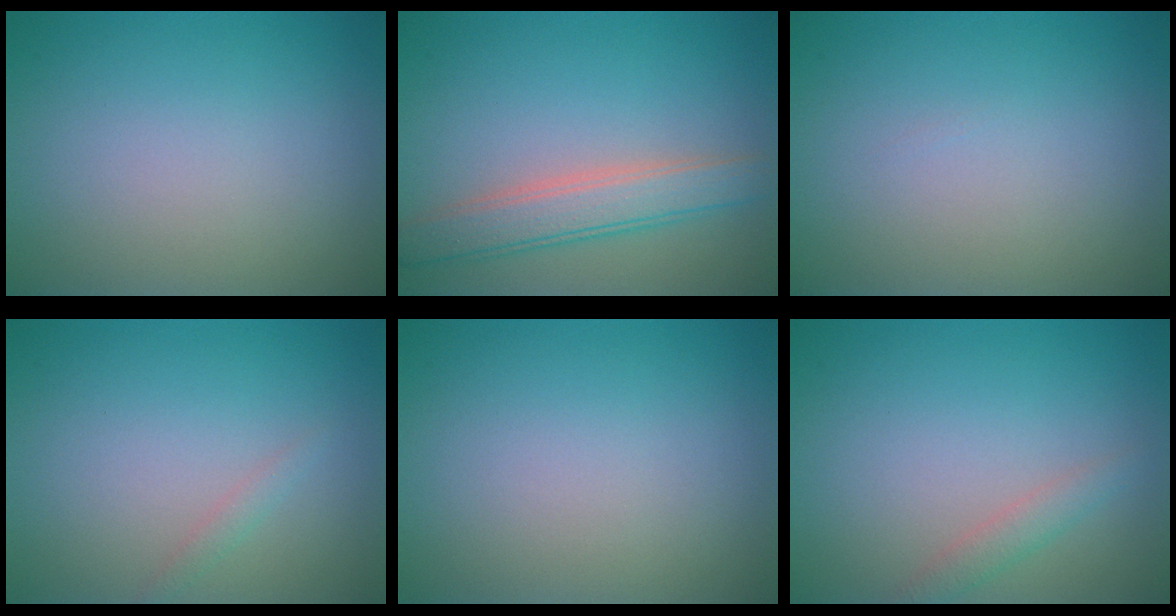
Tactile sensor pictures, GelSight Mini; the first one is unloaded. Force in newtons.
{"total": 4.0, "press": 4.0, "slide": 0.3}
{"total": 0.0}
{"total": 0.8, "press": 0.8, "slide": 0.0}
{"total": 0.0}
{"total": 1.5, "press": 1.5, "slide": 0.1}